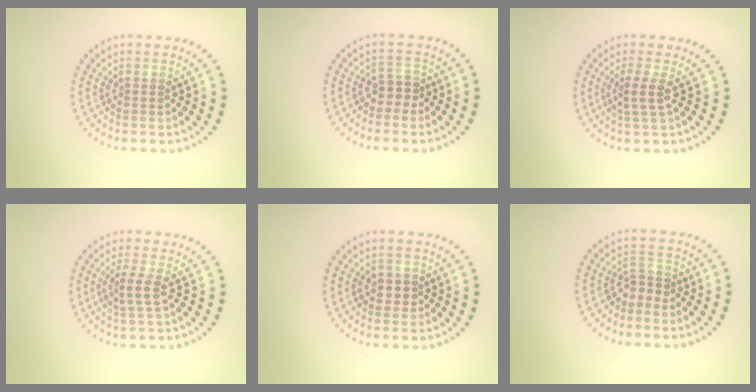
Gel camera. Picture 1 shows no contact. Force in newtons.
{"total": 1.6, "press": 1.2, "slide": 1.1}
{"total": 1.8, "press": 1.3, "slide": 1.3}
{"total": 1.9, "press": 1.3, "slide": 1.3}
{"total": 1.3, "press": 1.3, "slide": 0.4}
{"total": 1.7, "press": 1.1, "slide": 1.3}